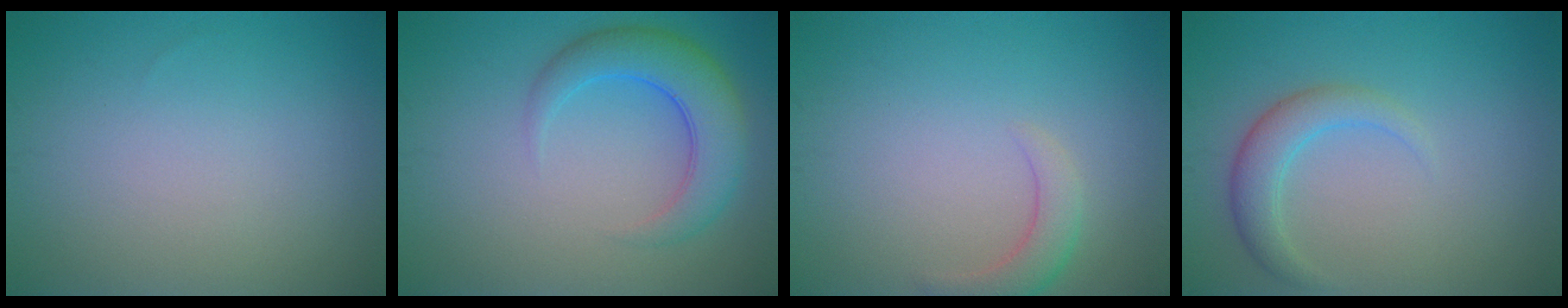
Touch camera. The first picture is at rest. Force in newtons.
{"total": 5.1, "press": 5.1, "slide": 0.2}
{"total": 2.3, "press": 2.3, "slide": 0.3}
{"total": 2.8, "press": 2.8, "slide": 0.2}